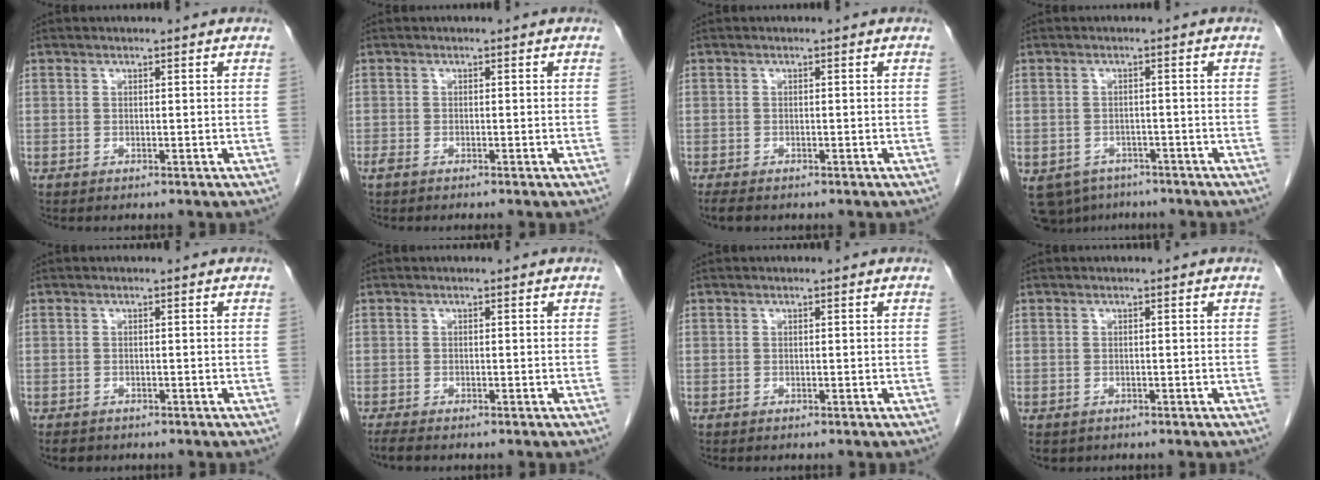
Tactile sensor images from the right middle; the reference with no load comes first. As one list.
[{"total": 1.2, "force": [-0.9, 0.4, 0.7], "torque": [-0.017, -0.003, -0.017]}, {"total": 2.5, "force": [-2.0, 0.9, 1.3], "torque": [-0.029, -0.008, -0.026]}, {"total": 7.3, "force": [-4.9, 5.2, 1.6], "torque": [-0.033, 0.000, -0.064]}, {"total": 2.0, "force": [-1.6, 1.1, 0.6], "torque": [-0.016, -0.002, -0.020]}, {"total": 1.6, "force": [-1.3, 0.3, 0.9], "torque": [-0.025, -0.007, -0.023]}, {"total": 0.0}, {"total": 1.9, "force": [-1.1, 1.4, 0.6], "torque": [-0.014, -0.001, -0.011]}]